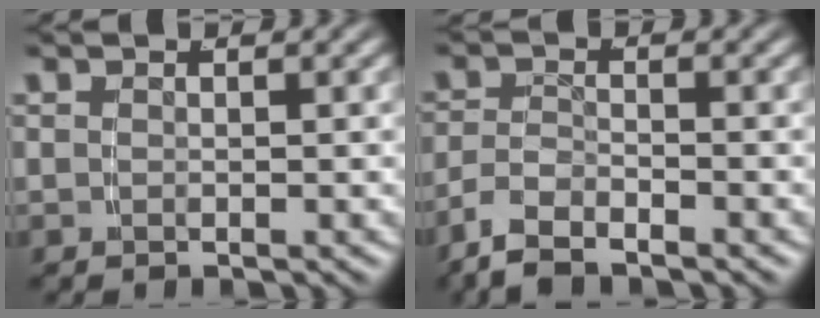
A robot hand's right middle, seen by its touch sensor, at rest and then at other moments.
{"total": 3.5, "force": [-2.5, 1.8, 1.7], "torque": [-0.048, -0.011, -0.042]}